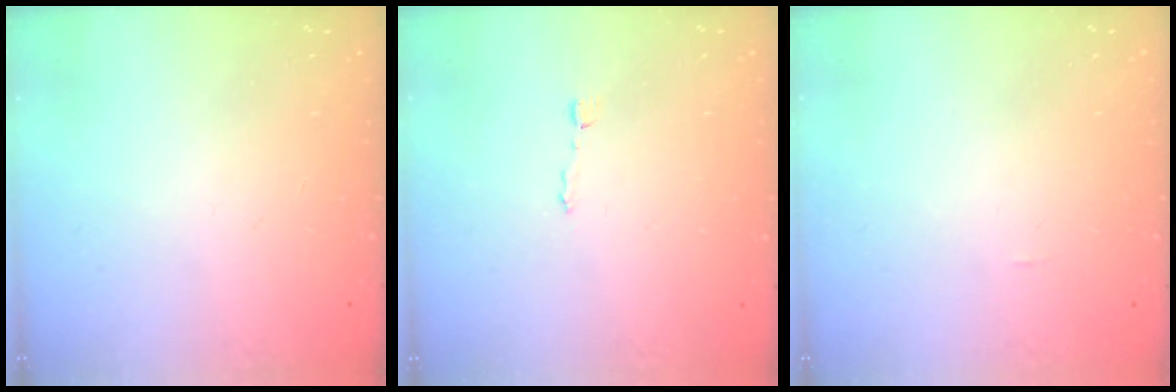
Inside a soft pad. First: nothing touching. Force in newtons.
{"total": 1.2, "press": 1.2, "slide": 0.0}
{"total": 0.0}